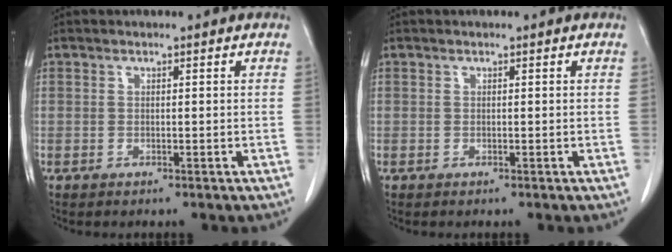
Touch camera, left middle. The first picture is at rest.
{"total": 0.0}